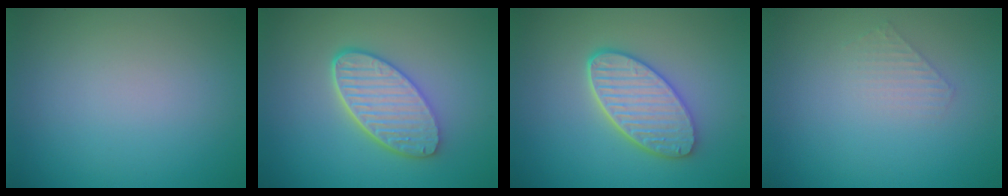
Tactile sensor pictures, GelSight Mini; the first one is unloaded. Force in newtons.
{"total": 5.7, "press": 4.4, "slide": 3.6}
{"total": 5.3, "press": 4.4, "slide": 3.0}
{"total": 1.3, "press": 1.3, "slide": 0.2}